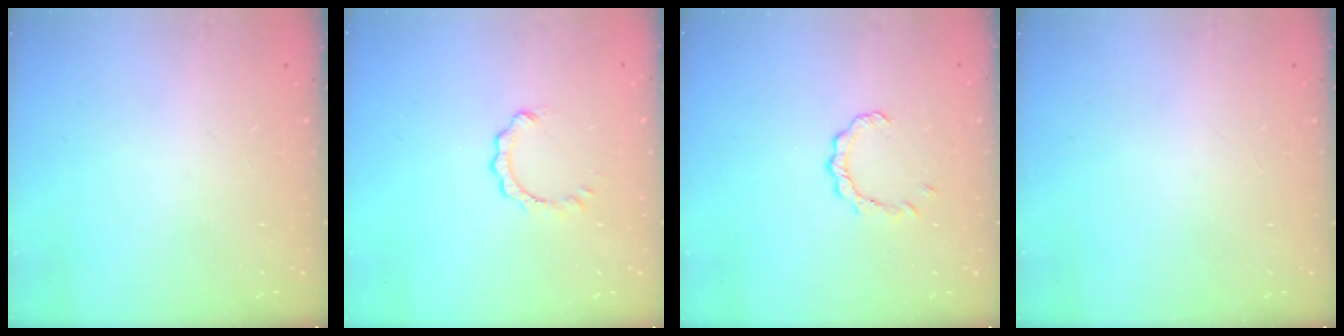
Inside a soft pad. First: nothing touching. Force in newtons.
{"total": 1.0, "press": 1.0, "slide": 0.2}
{"total": 2.4, "press": 2.4, "slide": 0.3}
{"total": 0.0}